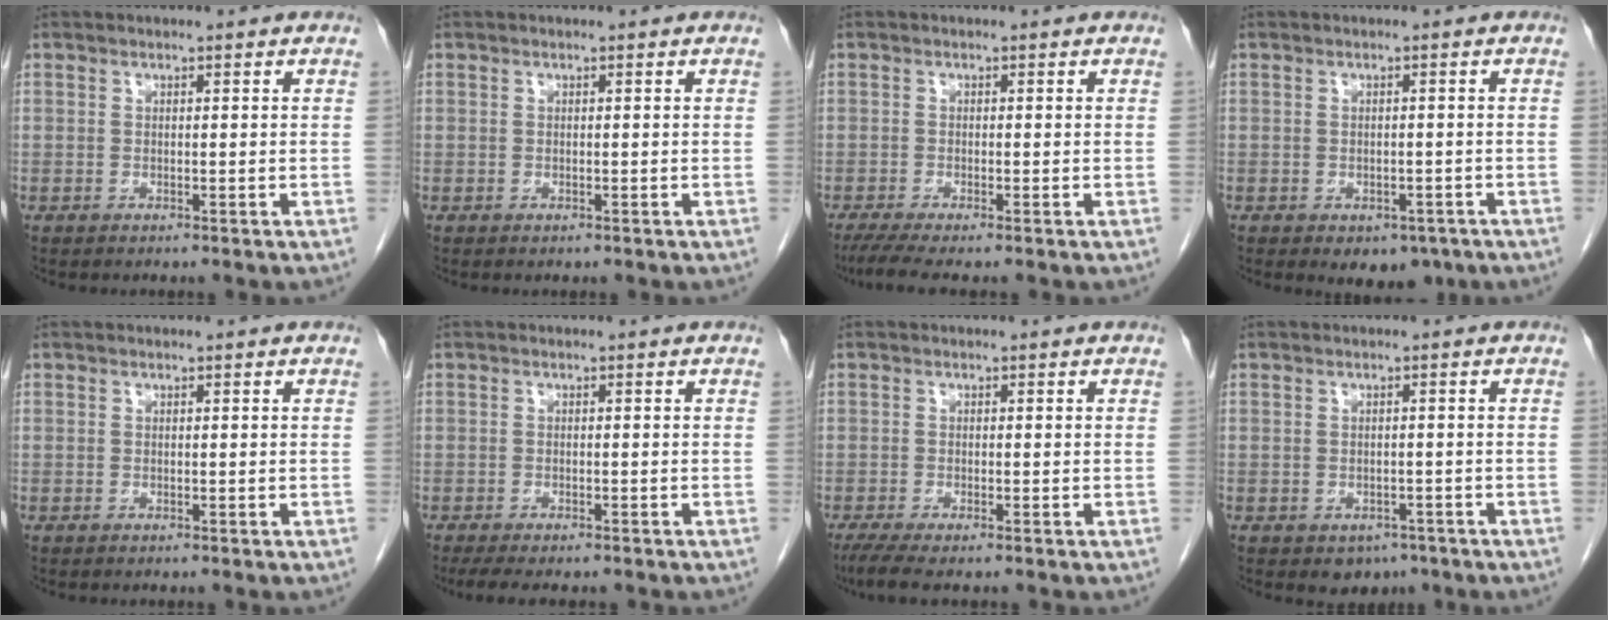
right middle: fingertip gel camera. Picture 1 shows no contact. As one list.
[{"total": 0.0}, {"total": 4.1, "force": [-3.1, 0.1, 2.7], "torque": [-0.047, -0.012, -0.057]}, {"total": 4.6, "force": [-3.0, 2.8, 2.2], "torque": [-0.014, 0.000, -0.031]}, {"total": 0.0}, {"total": 6.5, "force": [-5.3, 1.7, 3.4], "torque": [-0.044, -0.010, -0.077]}, {"total": 3.4, "force": [-2.4, 0.4, 2.4], "torque": [-0.047, -0.011, -0.046]}, {"total": 3.0, "force": [-1.9, 2.0, 1.3], "torque": [-0.009, 0.003, -0.014]}]